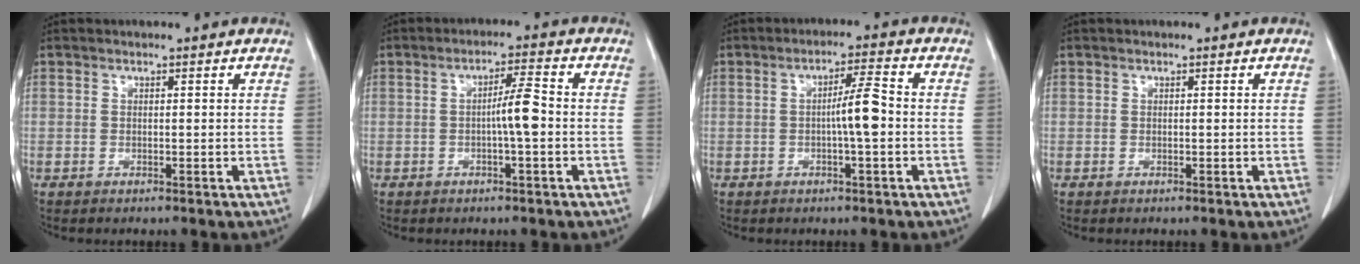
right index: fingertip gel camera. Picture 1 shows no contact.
{"total": 4.4, "force": [-0.5, 0.0, 4.4], "torque": [-0.066, 0.009, -0.006]}
{"total": 4.9, "force": [-0.5, 0.1, 4.9], "torque": [-0.074, 0.010, -0.006]}
{"total": 0.0}